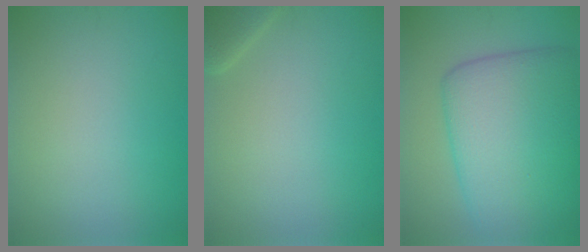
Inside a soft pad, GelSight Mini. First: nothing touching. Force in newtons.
{"total": 1.9, "press": 1.9, "slide": 0.2}
{"total": 10.5, "press": 10.5, "slide": 0.1}